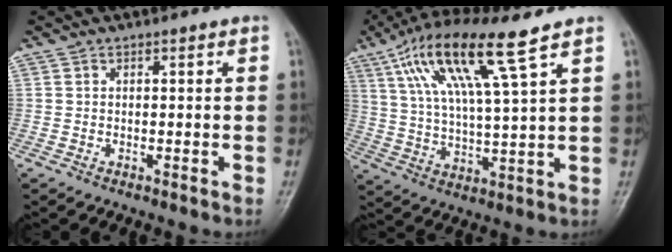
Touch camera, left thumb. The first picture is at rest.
{"total": 15.6, "force": [8.2, 2.2, 13.0], "torque": [-0.258, -0.015, 0.157]}